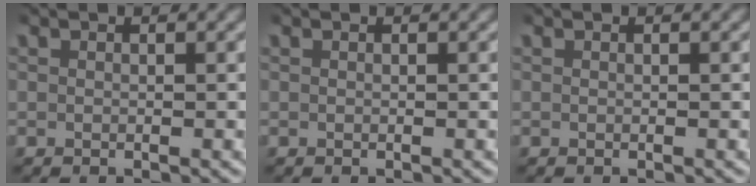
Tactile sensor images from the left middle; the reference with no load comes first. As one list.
[{"total": 0.0}, {"total": 0.0}]